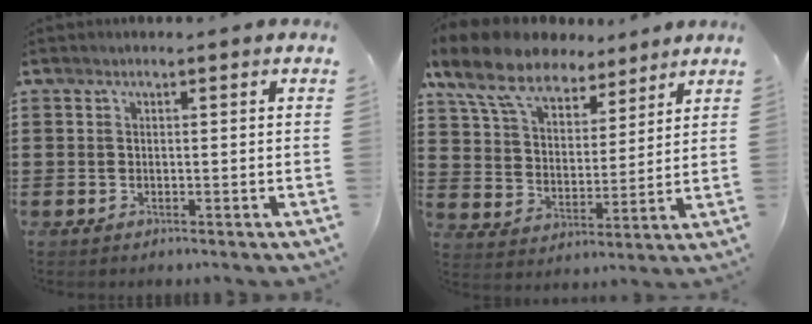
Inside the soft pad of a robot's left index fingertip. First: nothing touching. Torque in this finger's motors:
{"motor_torque": [2.13, 0.00, 1.05, 0.21]}